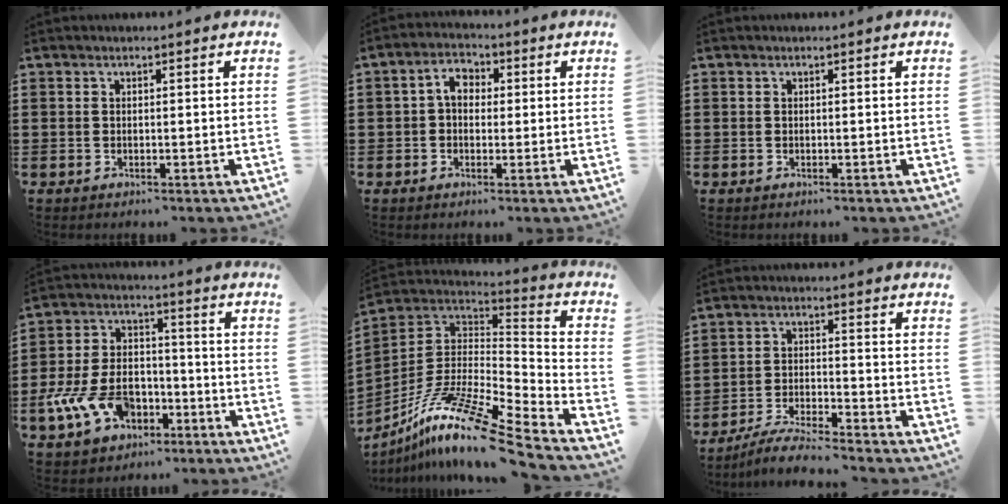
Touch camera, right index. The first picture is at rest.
{"total": 3.9, "force": [0.2, 2.9, 2.6], "torque": [-0.058, 0.016, 0.000]}
{"total": 0.0}
{"total": 10.8, "force": [-4.5, 7.1, 6.7], "torque": [-0.170, 0.013, -0.084]}
{"total": 14.0, "force": [-9.6, 1.7, 10.0], "torque": [-0.195, 0.011, -0.185]}
{"total": 5.1, "force": [-4.9, 0.0, 1.7], "torque": [-0.041, -0.005, -0.097]}